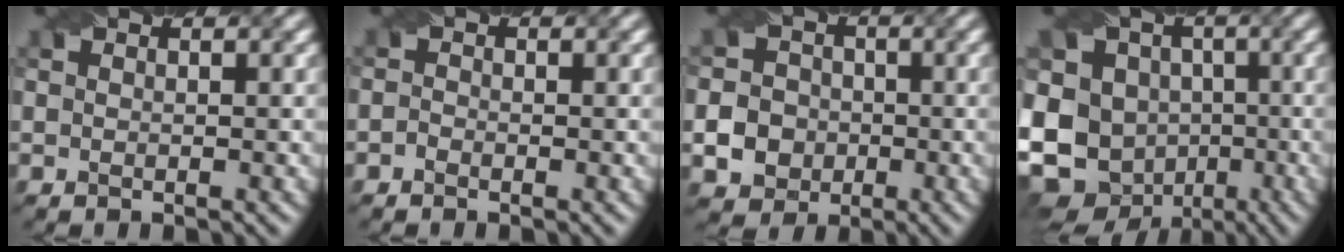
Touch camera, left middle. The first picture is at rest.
{"total": 1.9, "force": [-1.5, -0.6, -1.0], "torque": [-0.003, -0.005, -0.003]}
{"total": 4.3, "force": [-2.0, 3.8, 0.3], "torque": [-0.014, 0.006, -0.027]}
{"total": 15.1, "force": [-4.9, 12.8, 6.3], "torque": [-0.156, -0.020, -0.079]}